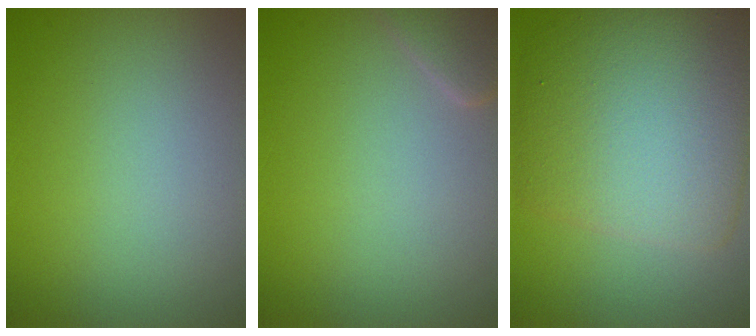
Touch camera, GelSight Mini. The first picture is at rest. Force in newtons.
{"total": 1.9, "press": 1.9, "slide": 0.1}
{"total": 10.2, "press": 10.2, "slide": 0.4}